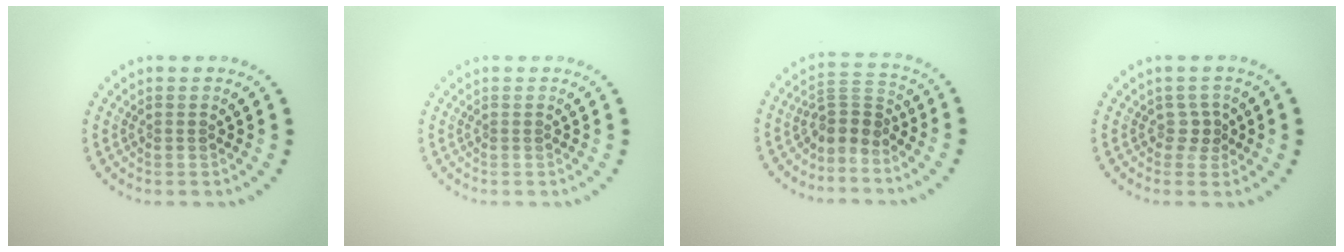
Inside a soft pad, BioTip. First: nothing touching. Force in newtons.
{"total": 0.0}
{"total": 2.9, "press": 2.1, "slide": 2.0}
{"total": 1.3, "press": 1.0, "slide": 0.9}